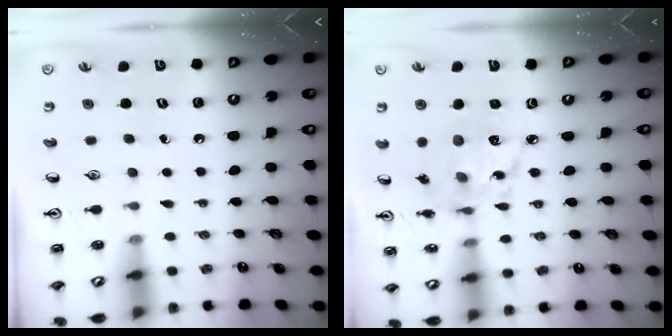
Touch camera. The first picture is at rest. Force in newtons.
{"total": 12.1, "press": 12.1, "slide": 0.8}